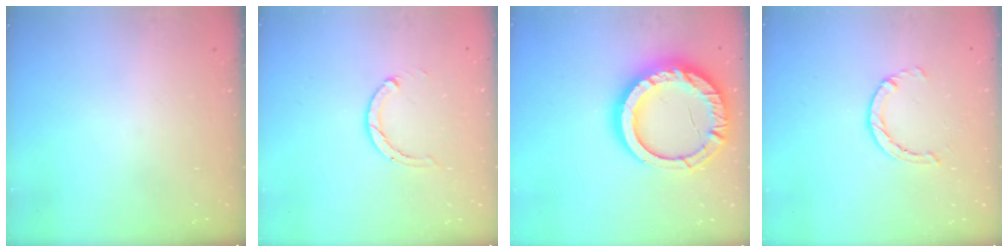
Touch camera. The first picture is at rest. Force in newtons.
{"total": 1.9, "press": 1.9, "slide": 0.2}
{"total": 24.5, "press": 24.4, "slide": 2.2}
{"total": 2.4, "press": 2.4, "slide": 0.4}